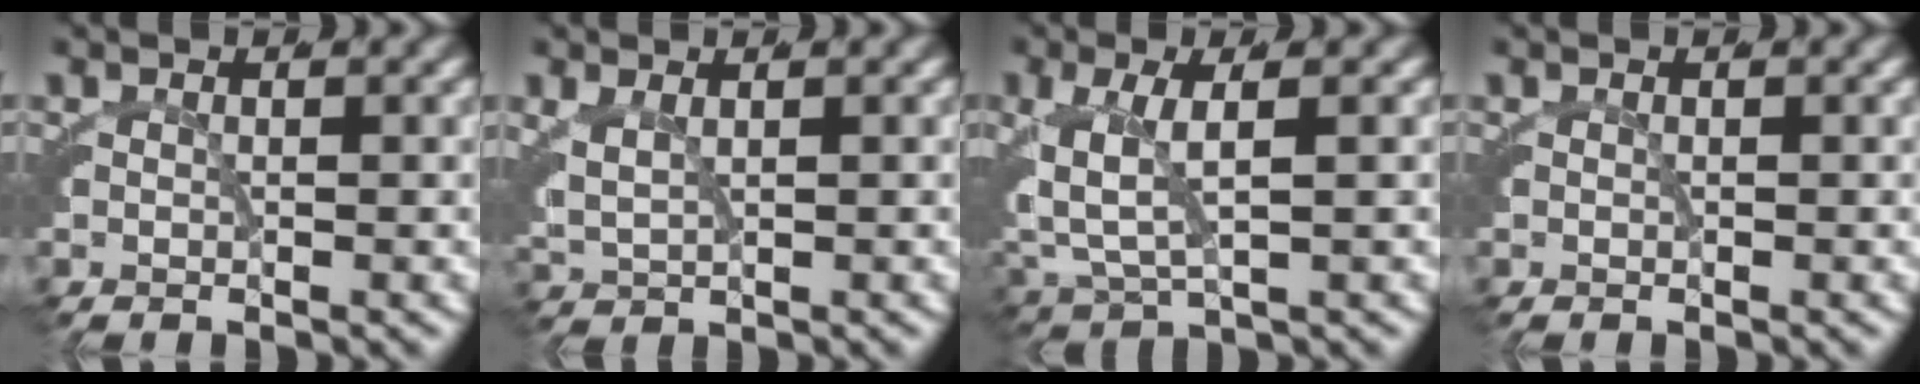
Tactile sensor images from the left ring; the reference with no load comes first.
{"total": 2.1, "force": [1.6, 1.0, 0.9], "torque": [-0.034, 0.003, 0.035]}
{"total": 3.9, "force": [0.9, 2.0, 3.3], "torque": [-0.086, -0.004, 0.025]}
{"total": 0.0}